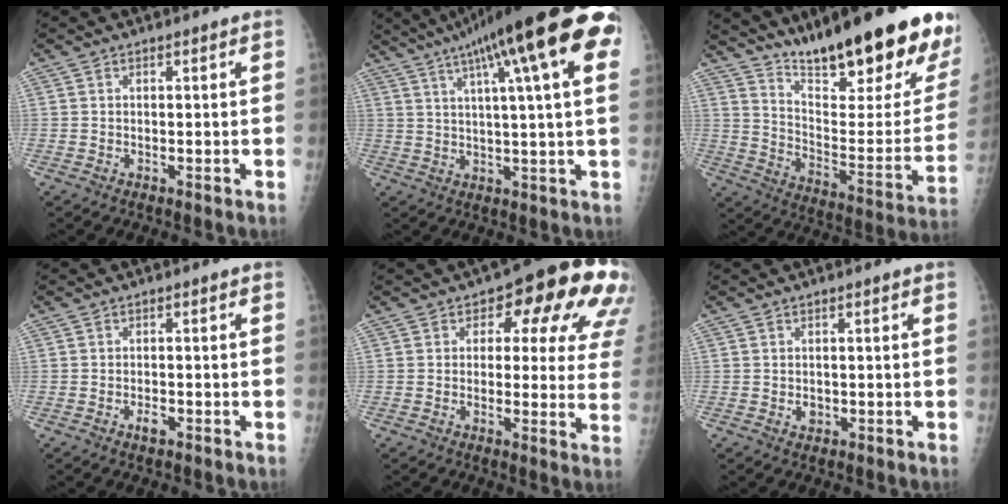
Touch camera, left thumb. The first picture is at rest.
{"total": 23.8, "force": [10.8, 4.2, 20.8], "torque": [-0.311, 0.017, 0.149]}
{"total": 28.0, "force": [19.8, 5.6, 19.0], "torque": [-0.256, -0.099, 0.304]}
{"total": 1.7, "force": [-1.0, 0.8, 1.2], "torque": [-0.020, 0.004, -0.016]}
{"total": 16.8, "force": [6.9, 8.5, 12.8], "torque": [-0.098, -0.011, 0.068]}
{"total": 1.4, "force": [-0.2, 1.2, 0.8], "torque": [-0.006, 0.001, 0.000]}